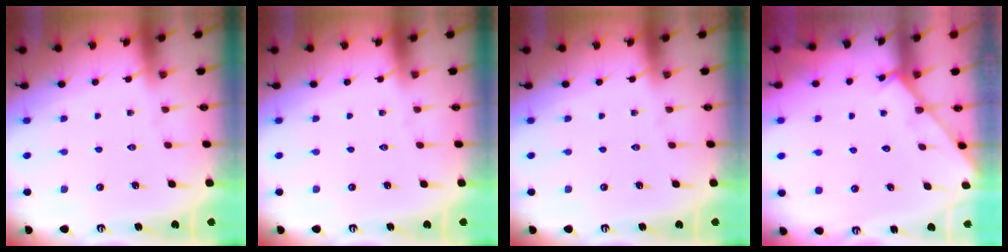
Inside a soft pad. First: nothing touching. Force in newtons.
{"total": 0.0}
{"total": 0.0}
{"total": 1.3, "press": 1.3, "slide": 0.1}